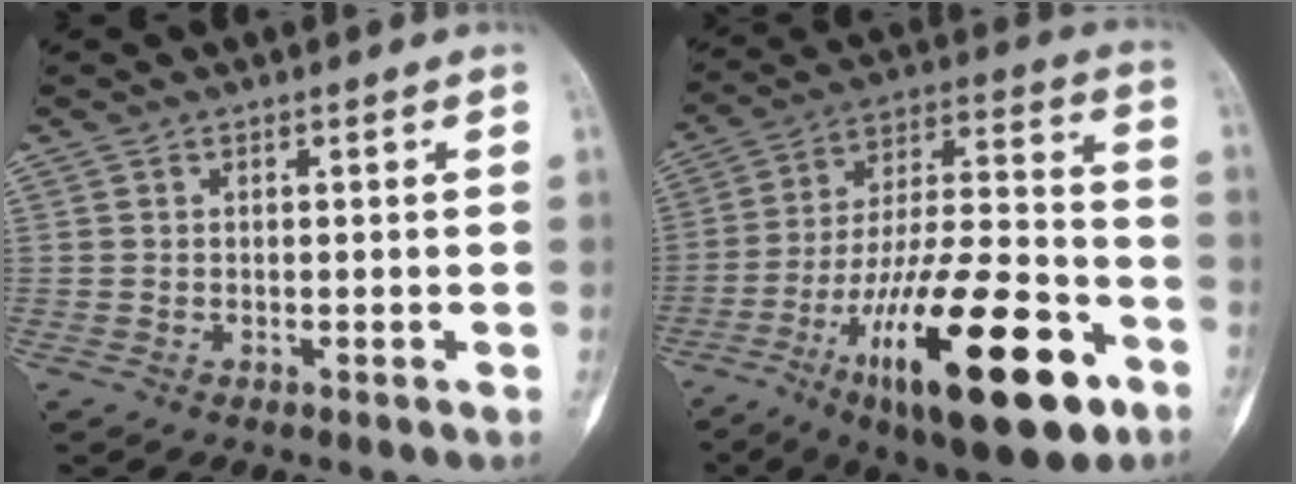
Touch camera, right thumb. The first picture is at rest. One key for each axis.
{"total": 28.6, "fx": -13.4, "fy": 9.6, "fz": 23.4, "tx": -0.375, "ty": 0.063, "tz": -0.211}